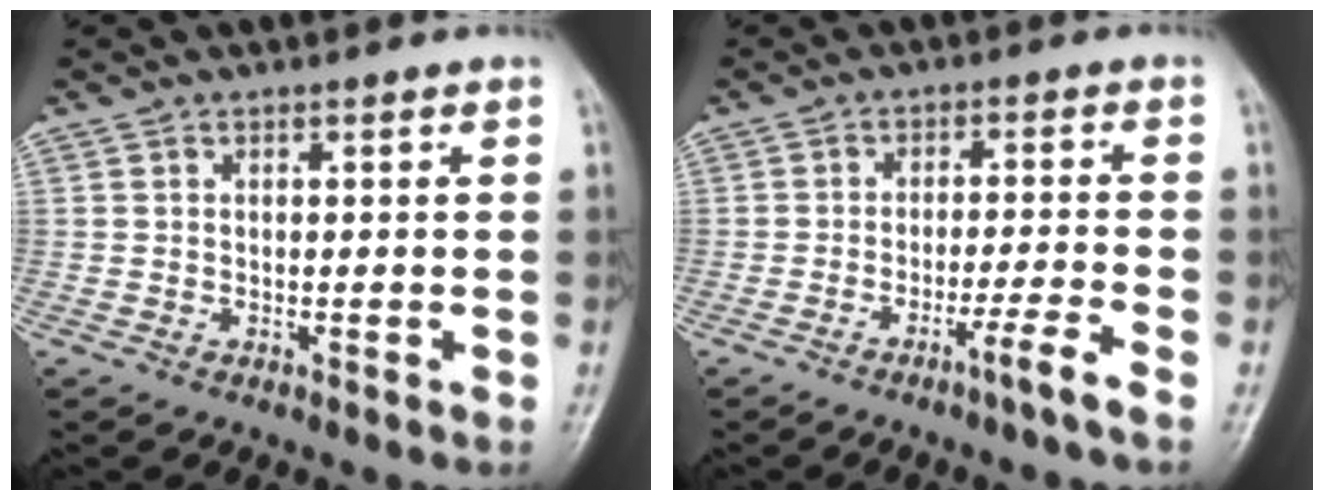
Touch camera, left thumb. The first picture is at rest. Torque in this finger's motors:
{"motor_torque": [-0.30, 0.36, -0.27, 0.24, 0.02]}